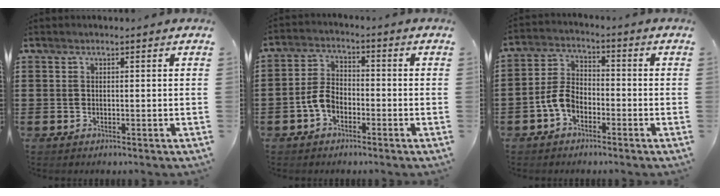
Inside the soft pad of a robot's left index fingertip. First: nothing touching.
{"total": 4.6, "force": [-2.2, 2.8, 2.9], "torque": [-0.081, 0.003, -0.049]}
{"total": 5.1, "force": [-2.6, 3.1, 3.1], "torque": [-0.085, 0.005, -0.057]}